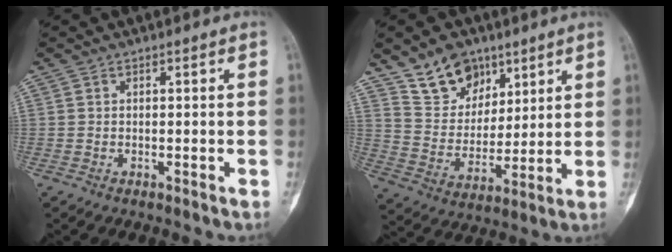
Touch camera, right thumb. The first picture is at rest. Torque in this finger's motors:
{"motor_torque": [-0.19, 0.19, 0.03, 0.09, 0.04]}